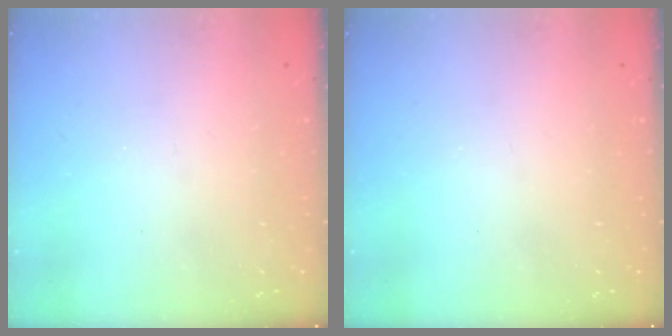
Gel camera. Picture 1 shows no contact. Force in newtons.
{"total": 0.0}